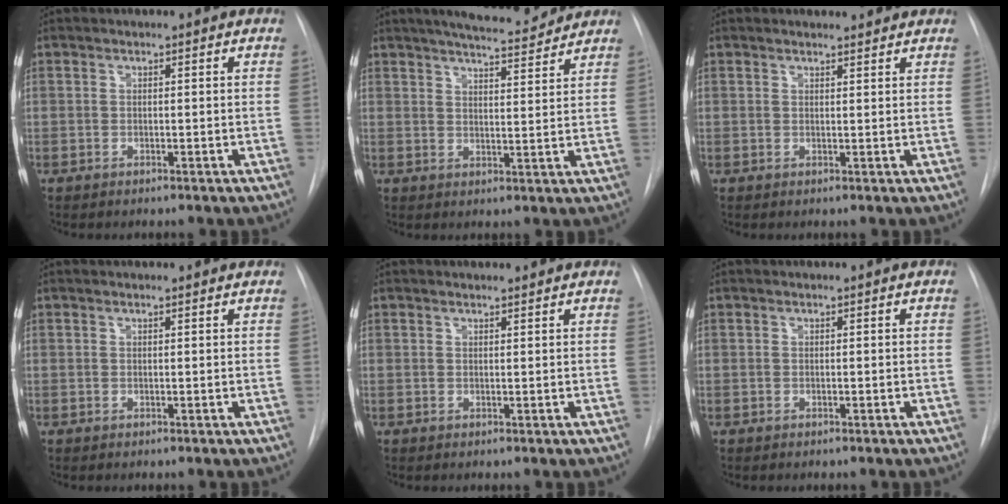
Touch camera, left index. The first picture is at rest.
{"total": 9.0, "force": [8.0, 1.2, 4.0], "torque": [-0.060, -0.007, 0.106]}
{"total": 1.7, "force": [1.6, 0.5, 0.2], "torque": [-0.008, -0.001, 0.015]}
{"total": 0.0}
{"total": 0.8, "force": [0.7, 0.2, 0.2], "torque": [-0.009, 0.001, 0.007]}
{"total": 0.0}